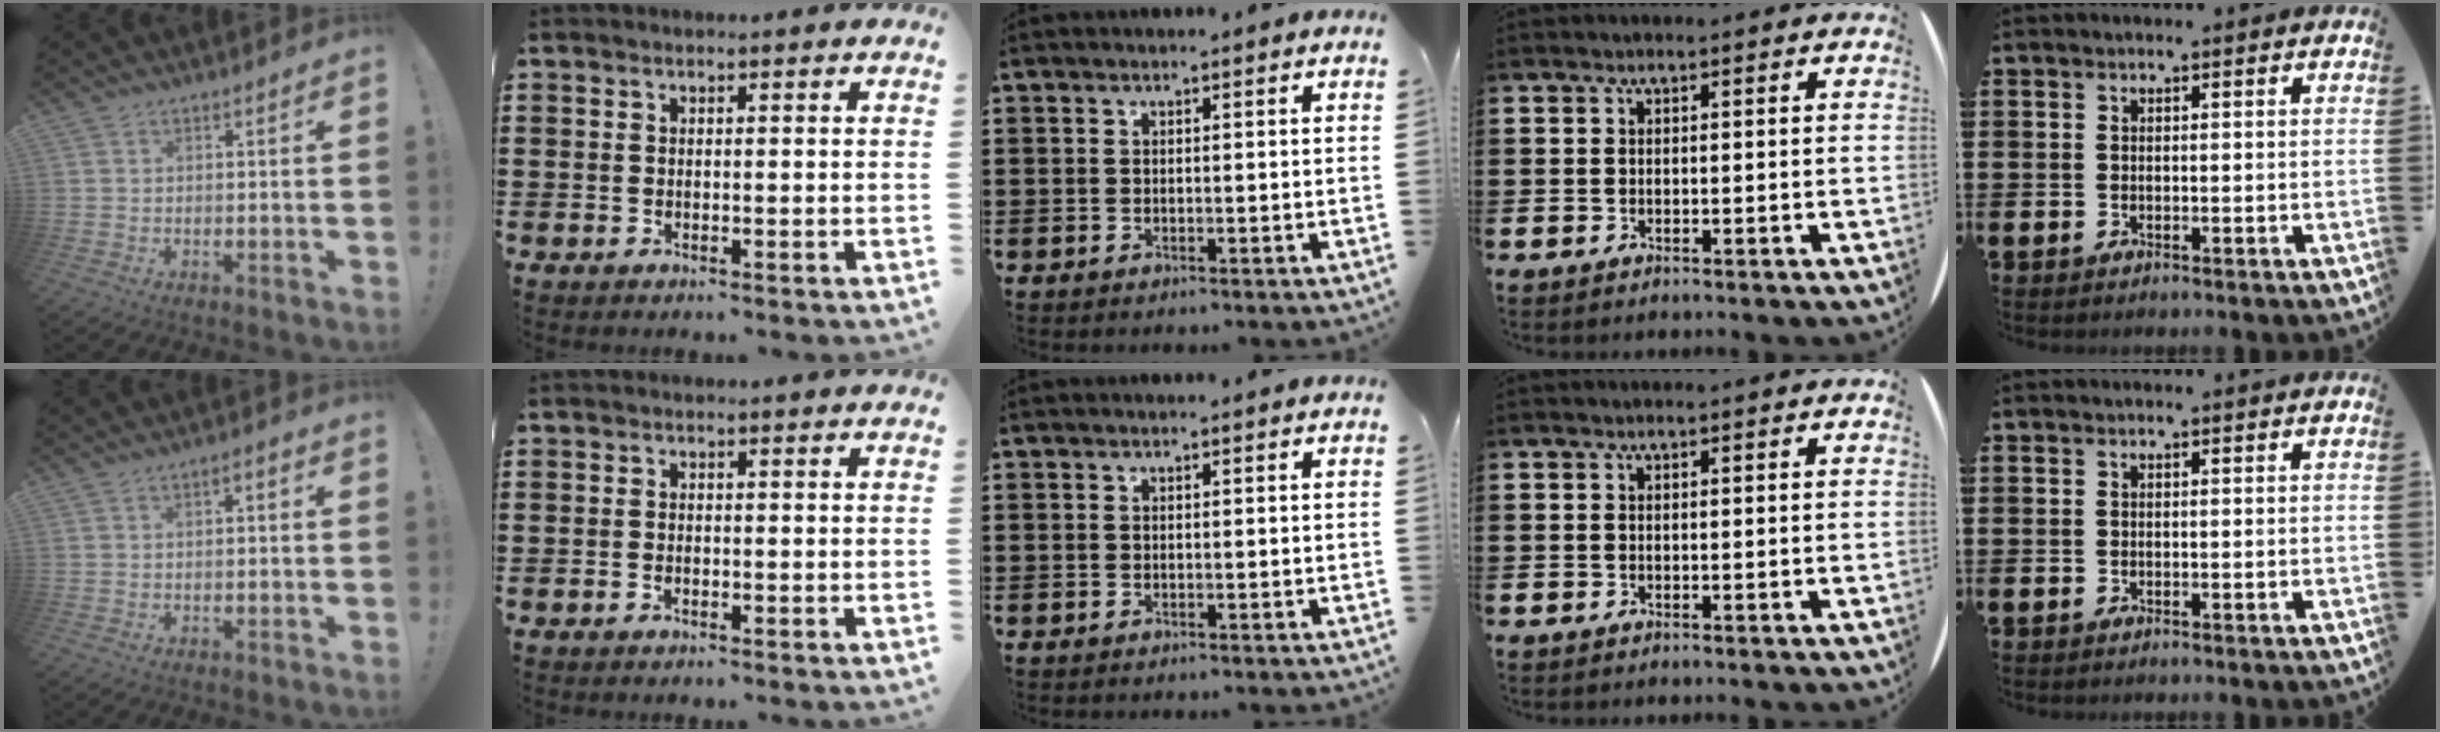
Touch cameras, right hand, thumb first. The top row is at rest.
{"thumb": {"total": 2.0, "force": [-1.3, 0.8, 1.2], "torque": [-0.025, 0.013, -0.023]}, "index": {"total": 0.6, "force": [-0.4, 0.2, 0.4], "torque": [-0.010, -0.004, -0.007]}}